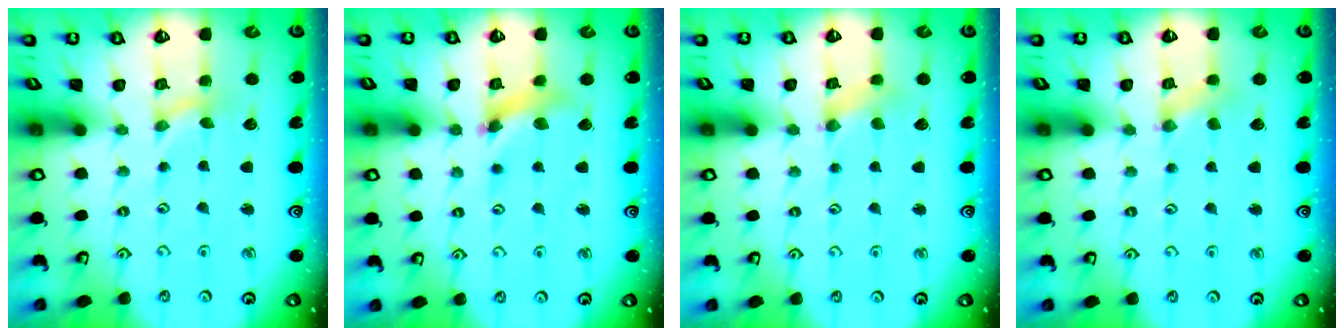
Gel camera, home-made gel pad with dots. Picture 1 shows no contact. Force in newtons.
{"total": 7.1, "press": 7.0, "slide": 0.8}
{"total": 0.5, "press": 0.5, "slide": 0.1}
{"total": 0.0}